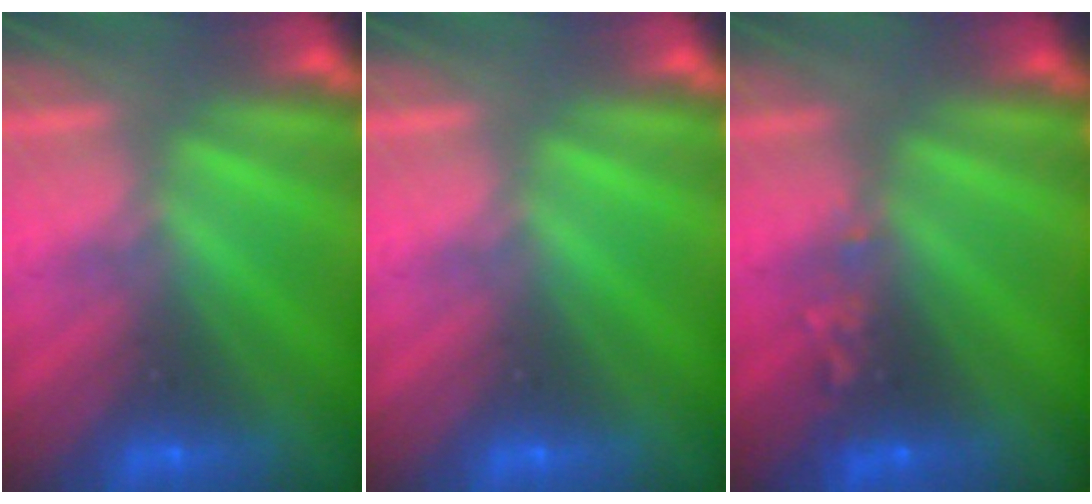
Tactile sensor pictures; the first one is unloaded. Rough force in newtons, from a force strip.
{"total": 0.0}
{"total": 2.5}